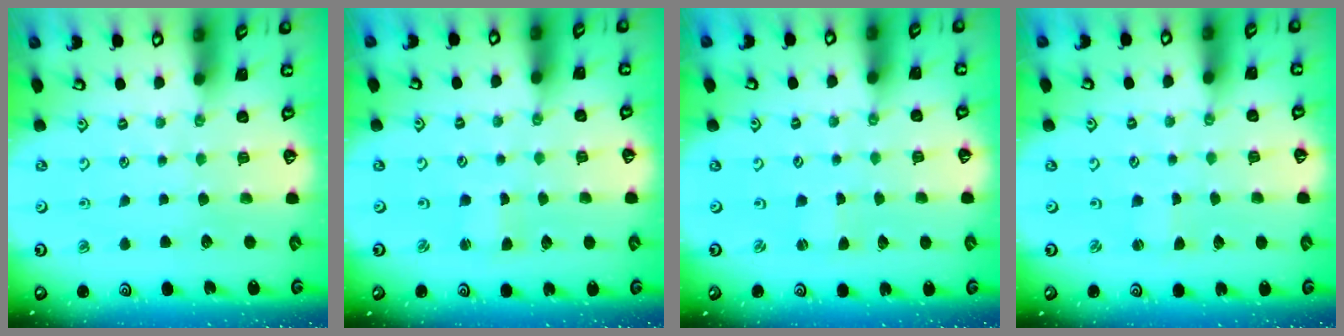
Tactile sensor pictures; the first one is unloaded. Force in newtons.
{"total": 1.0, "press": 1.0, "slide": 0.0}
{"total": 0.0}
{"total": 0.7, "press": 0.7, "slide": 0.2}